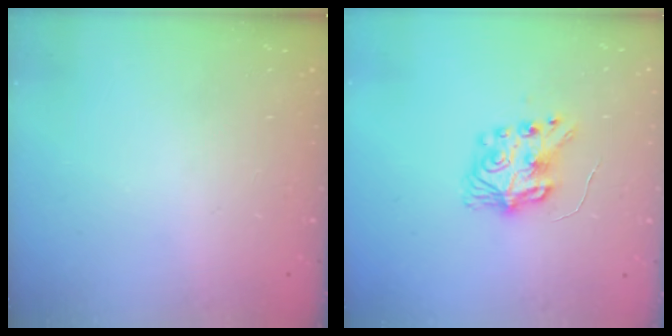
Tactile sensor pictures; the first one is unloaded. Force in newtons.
{"total": 8.3, "press": 8.3, "slide": 0.4}